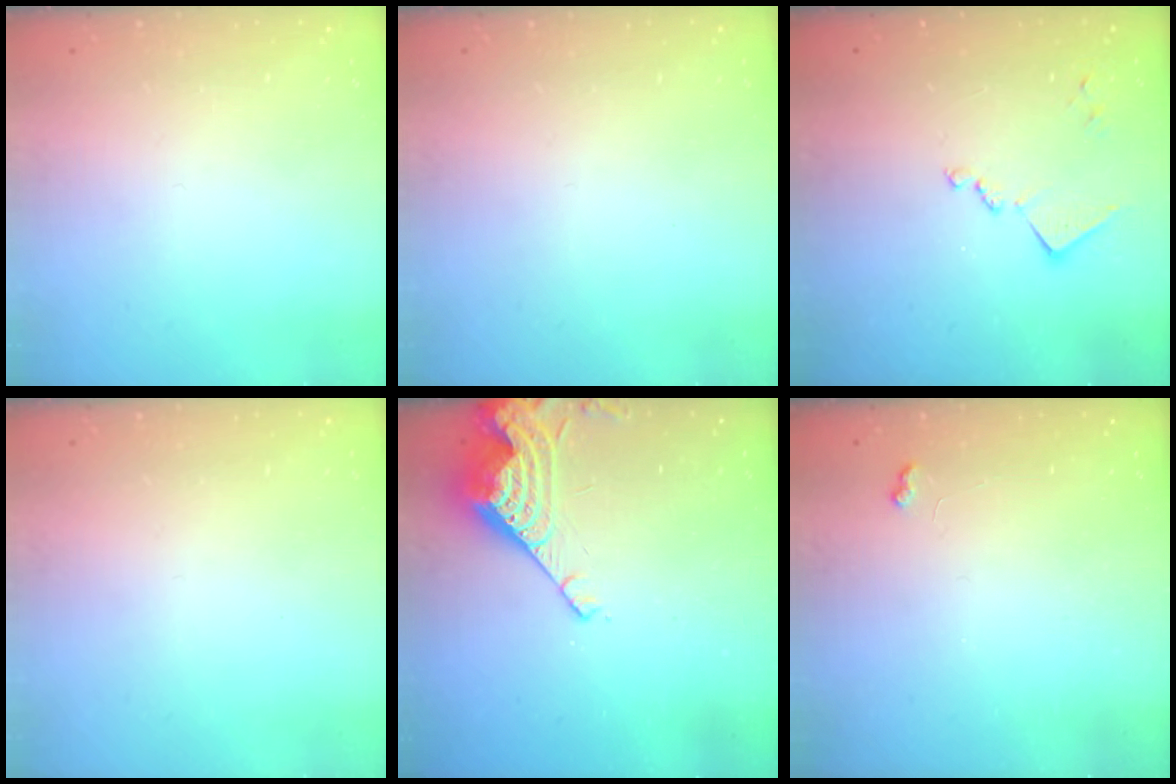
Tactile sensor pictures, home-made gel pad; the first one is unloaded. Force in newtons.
{"total": 0.0}
{"total": 9.6, "press": 9.5, "slide": 0.5}
{"total": 0.0}
{"total": 8.3, "press": 8.3, "slide": 0.8}
{"total": 2.9, "press": 2.8, "slide": 0.5}